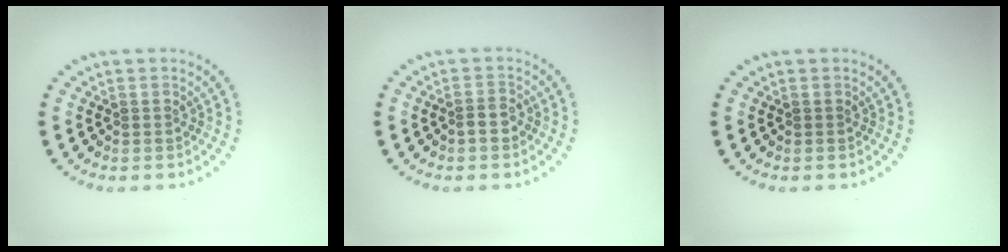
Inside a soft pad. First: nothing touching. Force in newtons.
{"total": 1.5, "press": 1.3, "slide": 0.8}
{"total": 0.0}